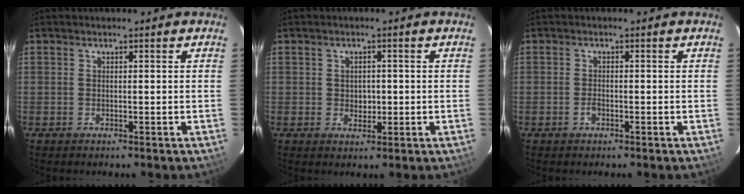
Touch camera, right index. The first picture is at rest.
{"total": 2.6, "force": [-0.2, 2.2, 1.3], "torque": [-0.021, 0.002, 0.000]}
{"total": 1.2, "force": [-0.7, 0.7, 0.7], "torque": [-0.017, 0.000, -0.014]}